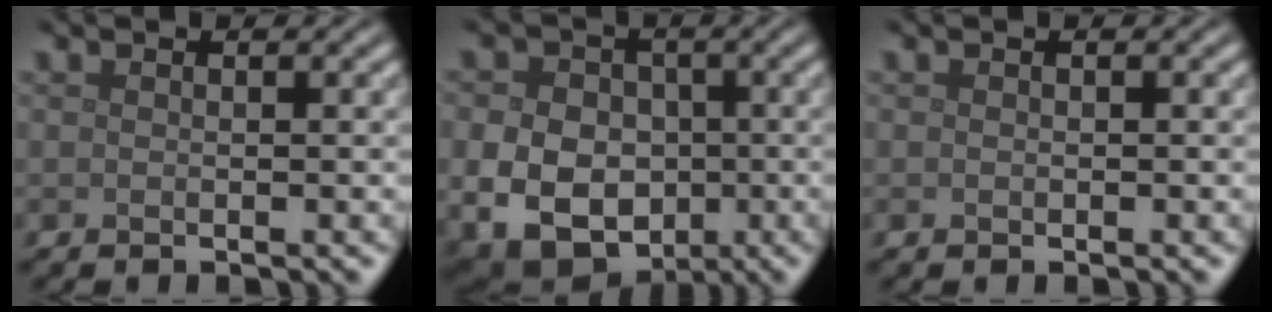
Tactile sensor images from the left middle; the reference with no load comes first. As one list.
[{"total": 10.4, "force": [-2.0, 8.3, 5.9], "torque": [-0.091, -0.018, -0.051]}, {"total": 0.0}]